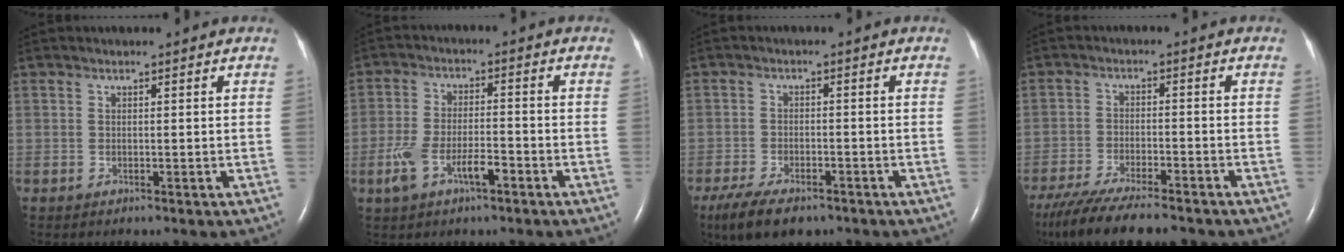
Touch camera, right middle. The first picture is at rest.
{"total": 6.9, "force": [-3.2, 2.4, 5.6], "torque": [-0.123, 0.007, -0.054]}
{"total": 8.5, "force": [-6.1, 3.2, 5.0], "torque": [-0.088, -0.011, -0.097]}
{"total": 14.2, "force": [-11.9, 2.3, 7.4], "torque": [-0.138, -0.031, -0.189]}